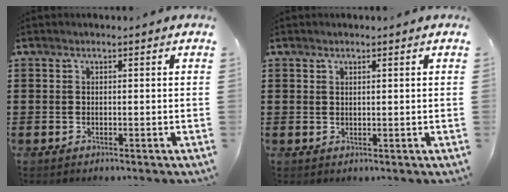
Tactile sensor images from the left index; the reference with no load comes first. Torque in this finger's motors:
{"motor_torque": [0.03, 0.00, -0.02, -0.01]}